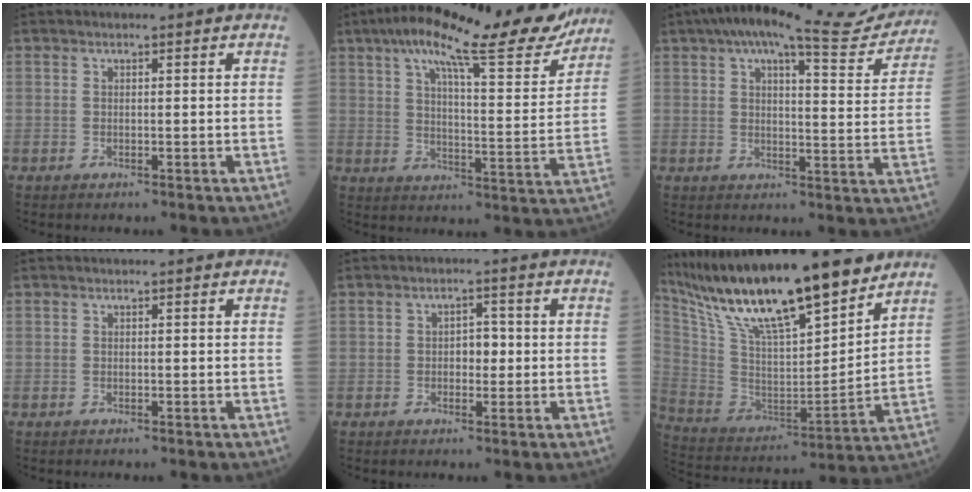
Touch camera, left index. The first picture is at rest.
{"total": 21.9, "force": [17.4, 3.3, 12.9], "torque": [-0.195, 0.011, 0.233]}
{"total": 16.4, "force": [14.4, 2.7, 7.2], "torque": [-0.102, 0.010, 0.178]}
{"total": 0.0}
{"total": 2.6, "force": [-0.2, 1.6, 2.1], "torque": [-0.028, 0.006, -0.006]}
{"total": 22.7, "force": [18.0, 3.5, 13.4], "torque": [-0.246, -0.004, 0.322]}